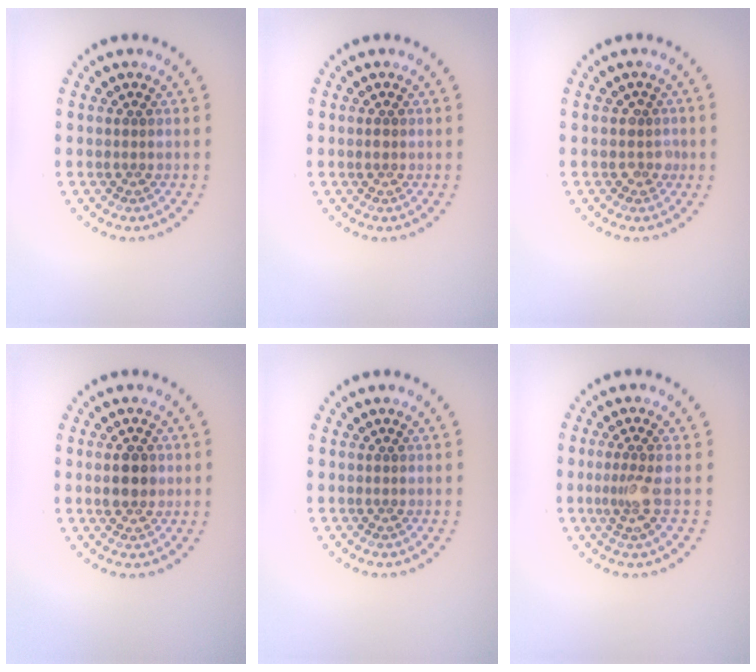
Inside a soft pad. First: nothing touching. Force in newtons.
{"total": 0.7, "press": 0.7, "slide": 0.0}
{"total": 1.5, "press": 1.3, "slide": 0.7}
{"total": 2.3, "press": 2.3, "slide": 0.2}
{"total": 0.0}
{"total": 2.0, "press": 1.5, "slide": 1.4}